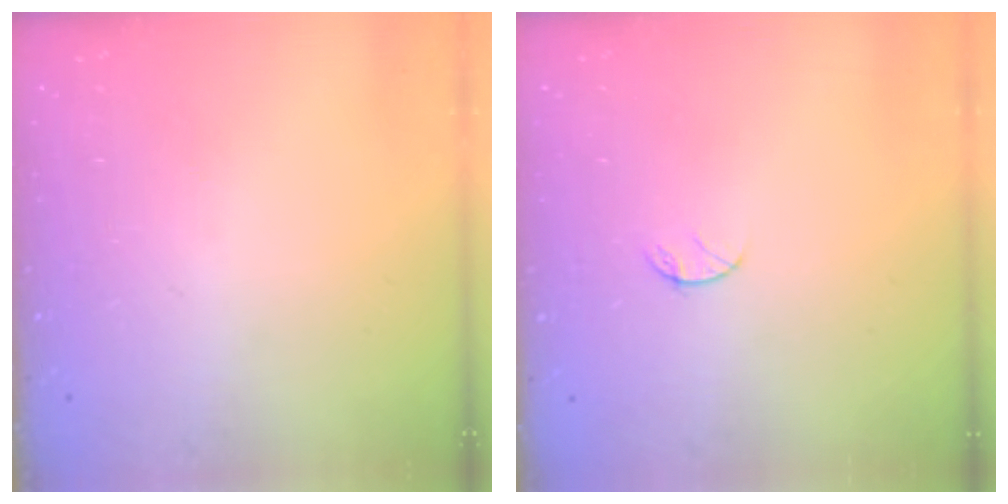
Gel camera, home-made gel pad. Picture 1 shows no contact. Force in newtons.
{"total": 4.7, "press": 4.6, "slide": 0.5}